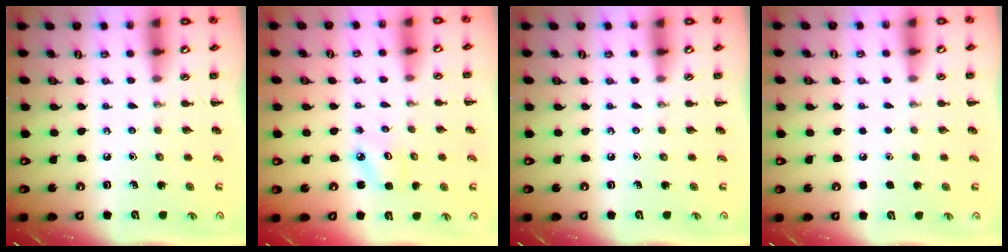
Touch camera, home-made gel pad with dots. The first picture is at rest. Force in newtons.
{"total": 3.2, "press": 3.2, "slide": 0.5}
{"total": 0.0}
{"total": 1.7, "press": 1.7, "slide": 0.1}